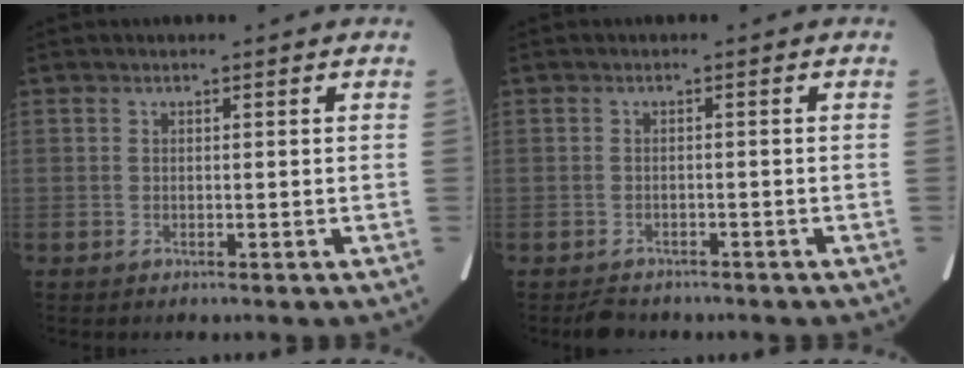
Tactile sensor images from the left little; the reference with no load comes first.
{"total": 2.8, "force": [-2.4, 1.4, 0.5], "torque": [-0.017, -0.003, -0.031]}